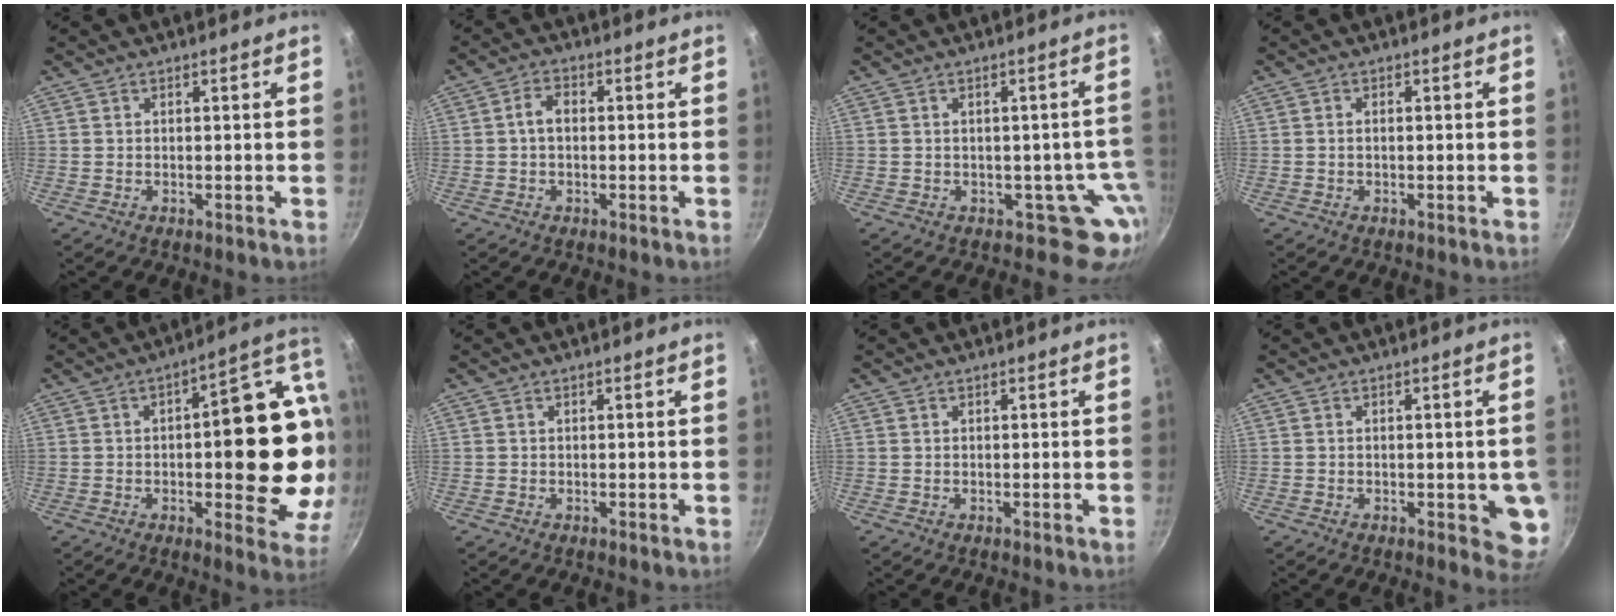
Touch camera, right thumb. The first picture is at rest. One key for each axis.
{"total": 3.5, "fx": 0.0, "fy": 2.3, "fz": 2.6, "tx": -0.045, "ty": 0.015, "tz": -0.006}
{"total": 6.6, "fx": -1.6, "fy": 5.8, "fz": 2.6, "tx": 0.043, "ty": 0.026, "tz": -0.016}
{"total": 0.8, "fx": -0.1, "fy": 0.4, "fz": 0.7, "tx": -0.015, "ty": 0.005, "tz": -0.003}
{"total": 22.5, "fx": -0.3, "fy": 9.2, "fz": 20.5, "tx": -0.212, "ty": 0.008, "tz": -0.006}
{"total": 0.0}
{"total": 0.0}
{"total": 6.9, "fx": -1.1, "fy": 2.9, "fz": 6.2, "tx": -0.041, "ty": -0.002, "tz": -0.012}